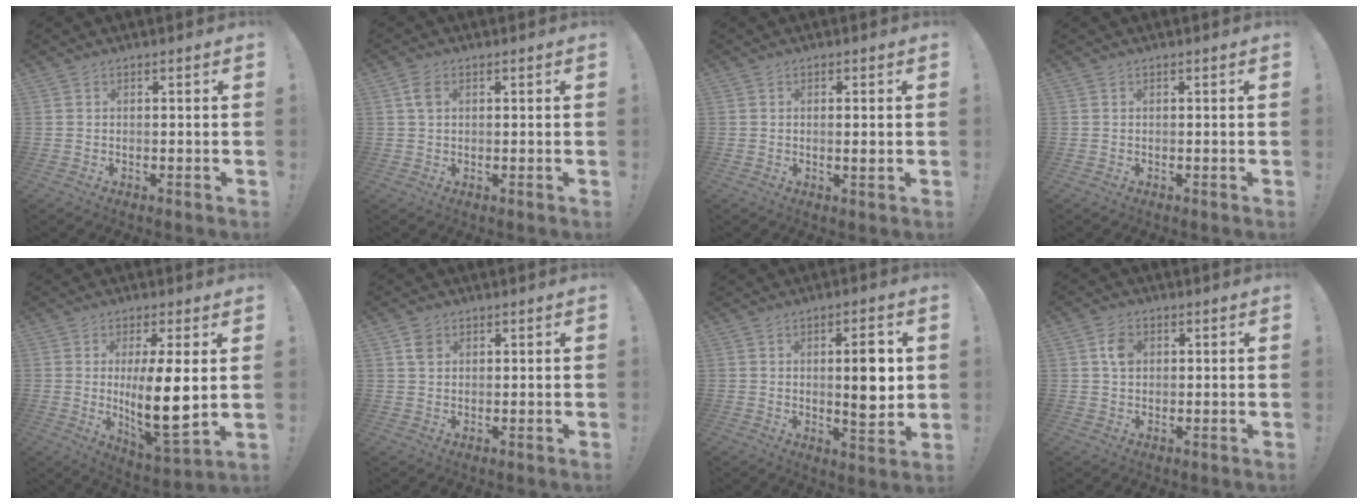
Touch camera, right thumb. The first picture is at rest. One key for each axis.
{"total": 4.0, "fx": 0.6, "fy": 2.3, "fz": 3.3, "tx": -0.073, "ty": 0.009, "tz": 0.012}
{"total": 1.9, "fx": -0.1, "fy": 0.0, "fz": 1.9, "tx": -0.027, "ty": -0.005, "tz": -0.004}
{"total": 0.0}
{"total": 14.1, "fx": 1.1, "fy": 4.0, "fz": 13.5, "tx": -0.217, "ty": -0.026, "tz": 0.016}
{"total": 3.1, "fx": 1.7, "fy": 2.3, "fz": 1.3, "tx": -0.017, "ty": -0.001, "tz": 0.031}
{"total": 8.8, "fx": 1.1, "fy": 2.3, "fz": 8.4, "tx": -0.116, "ty": -0.009, "tz": 0.012}
{"total": 4.5, "fx": 1.1, "fy": 3.4, "fz": 2.7, "tx": -0.033, "ty": 0.000, "tz": 0.017}